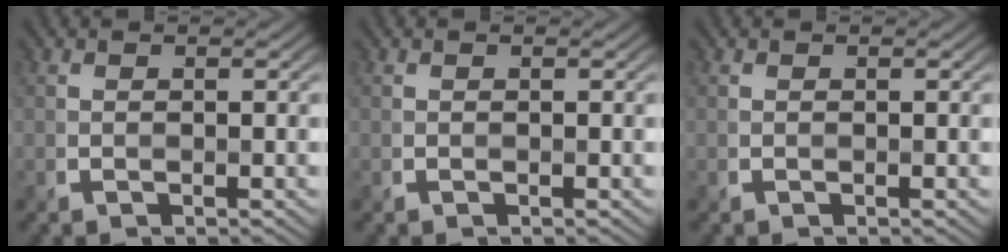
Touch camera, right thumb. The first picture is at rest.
{"total": 0.0}
{"total": 0.0}